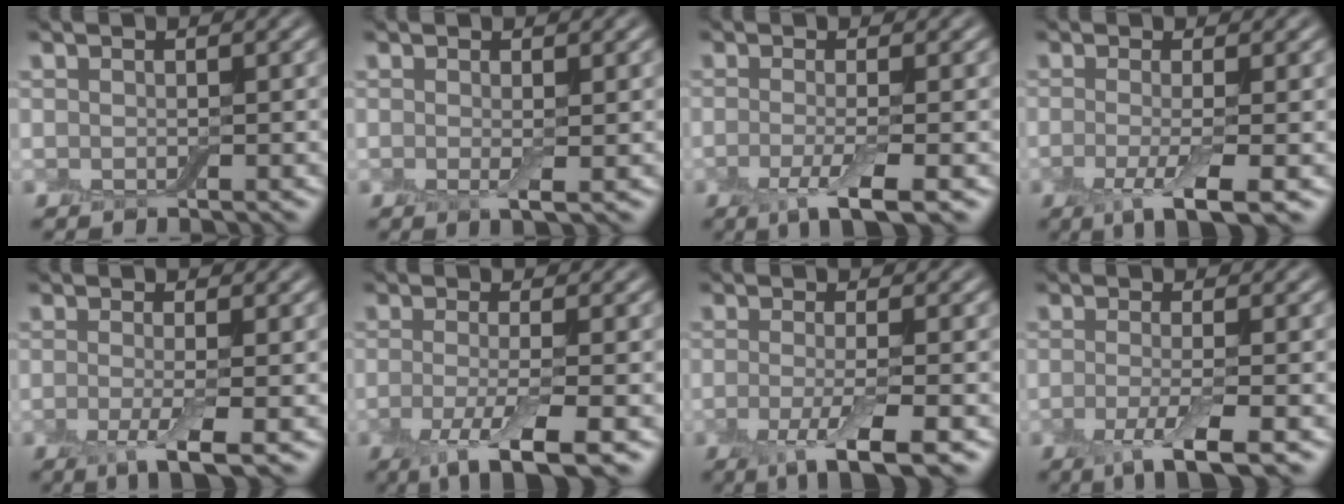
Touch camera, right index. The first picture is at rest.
{"total": 1.3, "force": [0.0, 0.2, 1.3], "torque": [-0.023, -0.007, -0.002]}
{"total": 4.1, "force": [-1.5, 0.9, 3.7], "torque": [-0.069, -0.009, -0.033]}
{"total": 4.8, "force": [-1.5, 1.1, 4.4], "torque": [-0.082, -0.012, -0.032]}
{"total": 3.8, "force": [-1.2, 0.9, 3.6], "torque": [-0.070, -0.012, -0.024]}
{"total": 5.8, "force": [-2.4, 1.4, 5.1], "torque": [-0.088, -0.010, -0.051]}
{"total": 5.2, "force": [-2.0, 1.2, 4.6], "torque": [-0.082, -0.011, -0.042]}
{"total": 4.6, "force": [-1.8, 1.0, 4.1], "torque": [-0.073, -0.010, -0.039]}